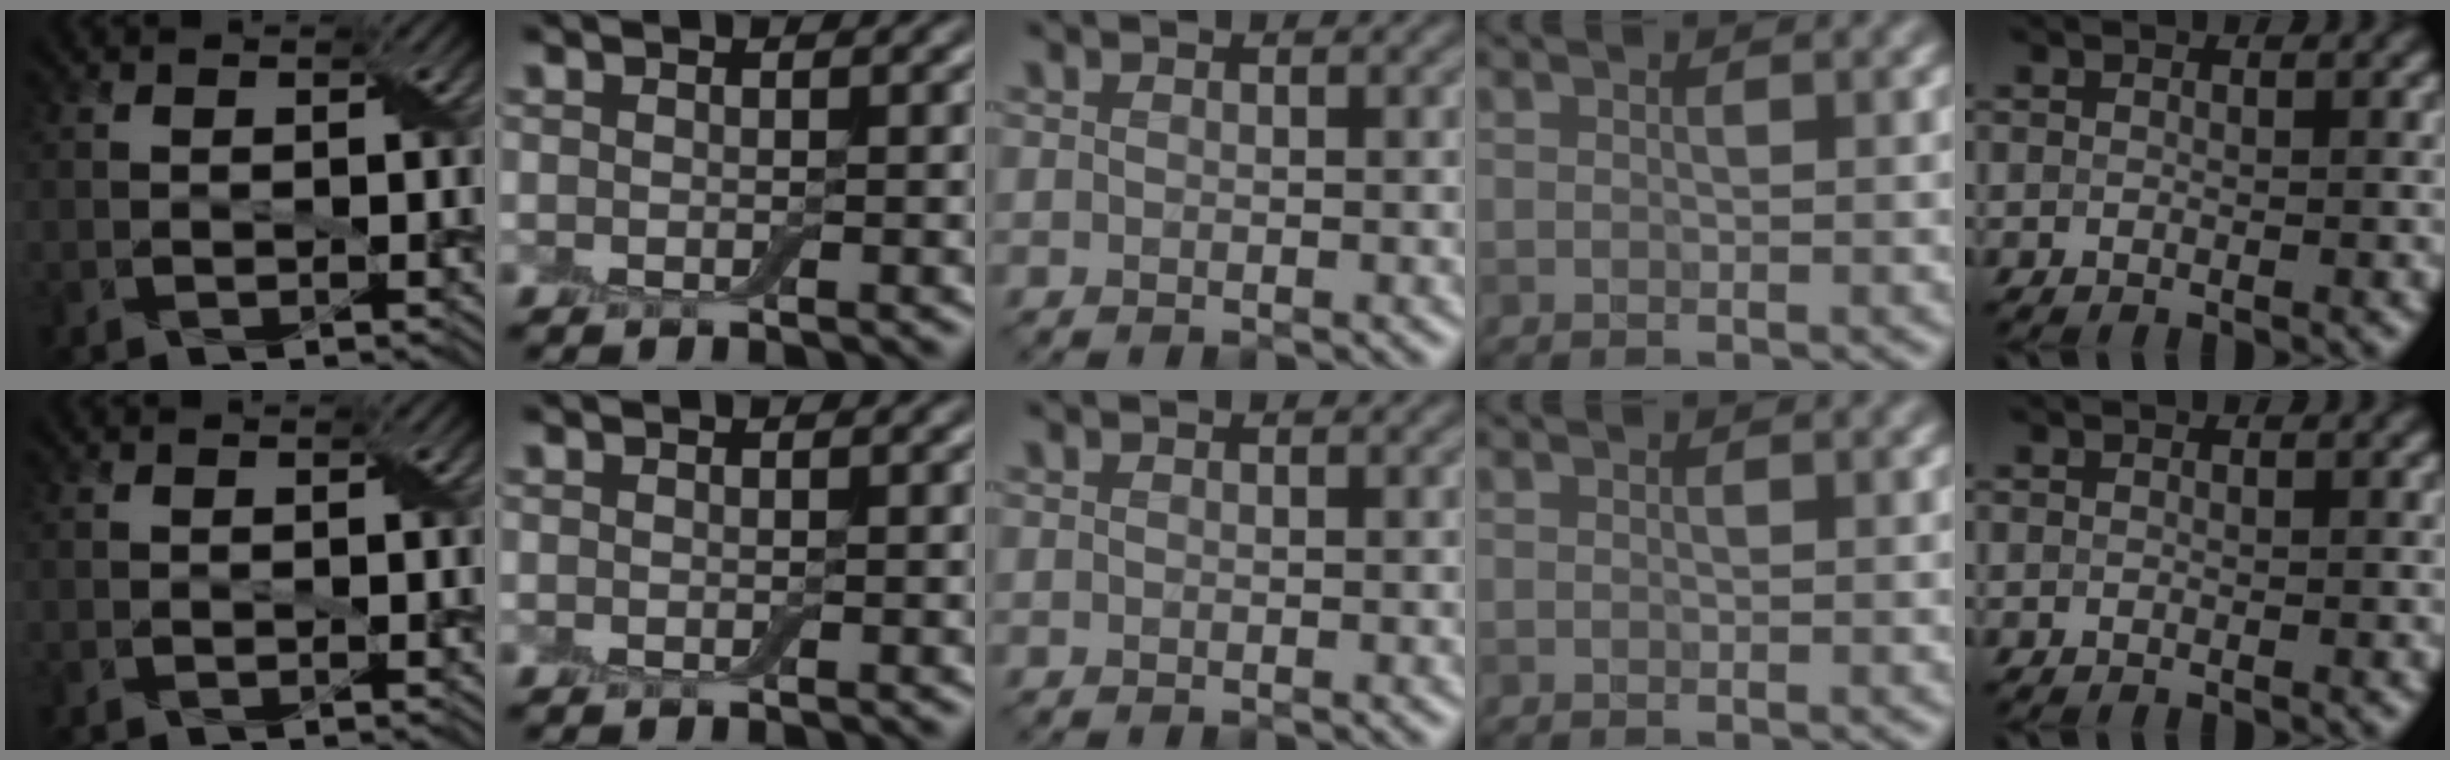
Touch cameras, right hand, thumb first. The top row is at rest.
{}